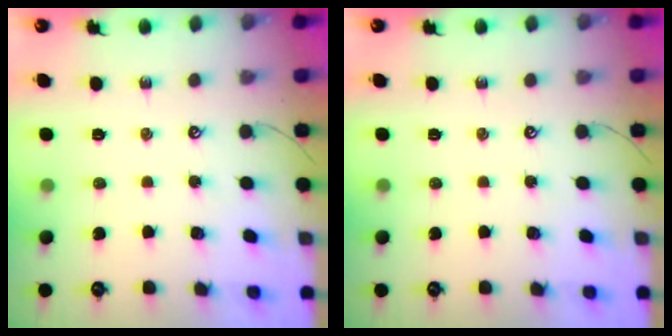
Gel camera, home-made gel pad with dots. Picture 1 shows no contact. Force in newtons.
{"total": 0.0}